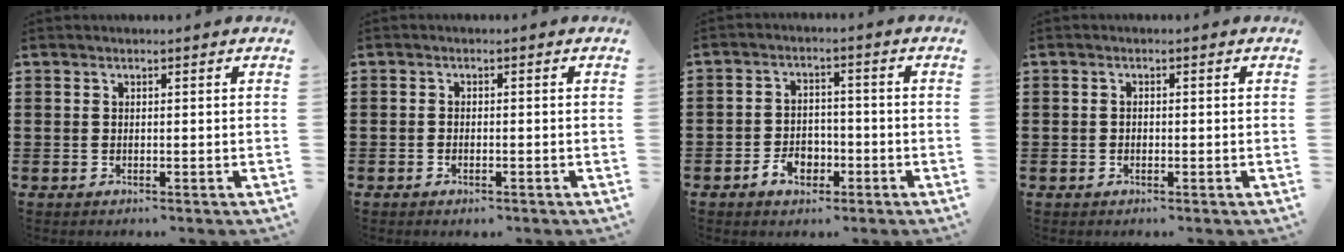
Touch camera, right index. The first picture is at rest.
{"total": 0.9, "force": [-0.8, 0.3, 0.3], "torque": [-0.009, -0.002, -0.014]}
{"total": 4.4, "force": [-2.1, 3.2, 2.2], "torque": [-0.031, 0.006, -0.042]}
{"total": 0.8, "force": [-0.6, 0.4, 0.4], "torque": [-0.009, -0.004, -0.012]}